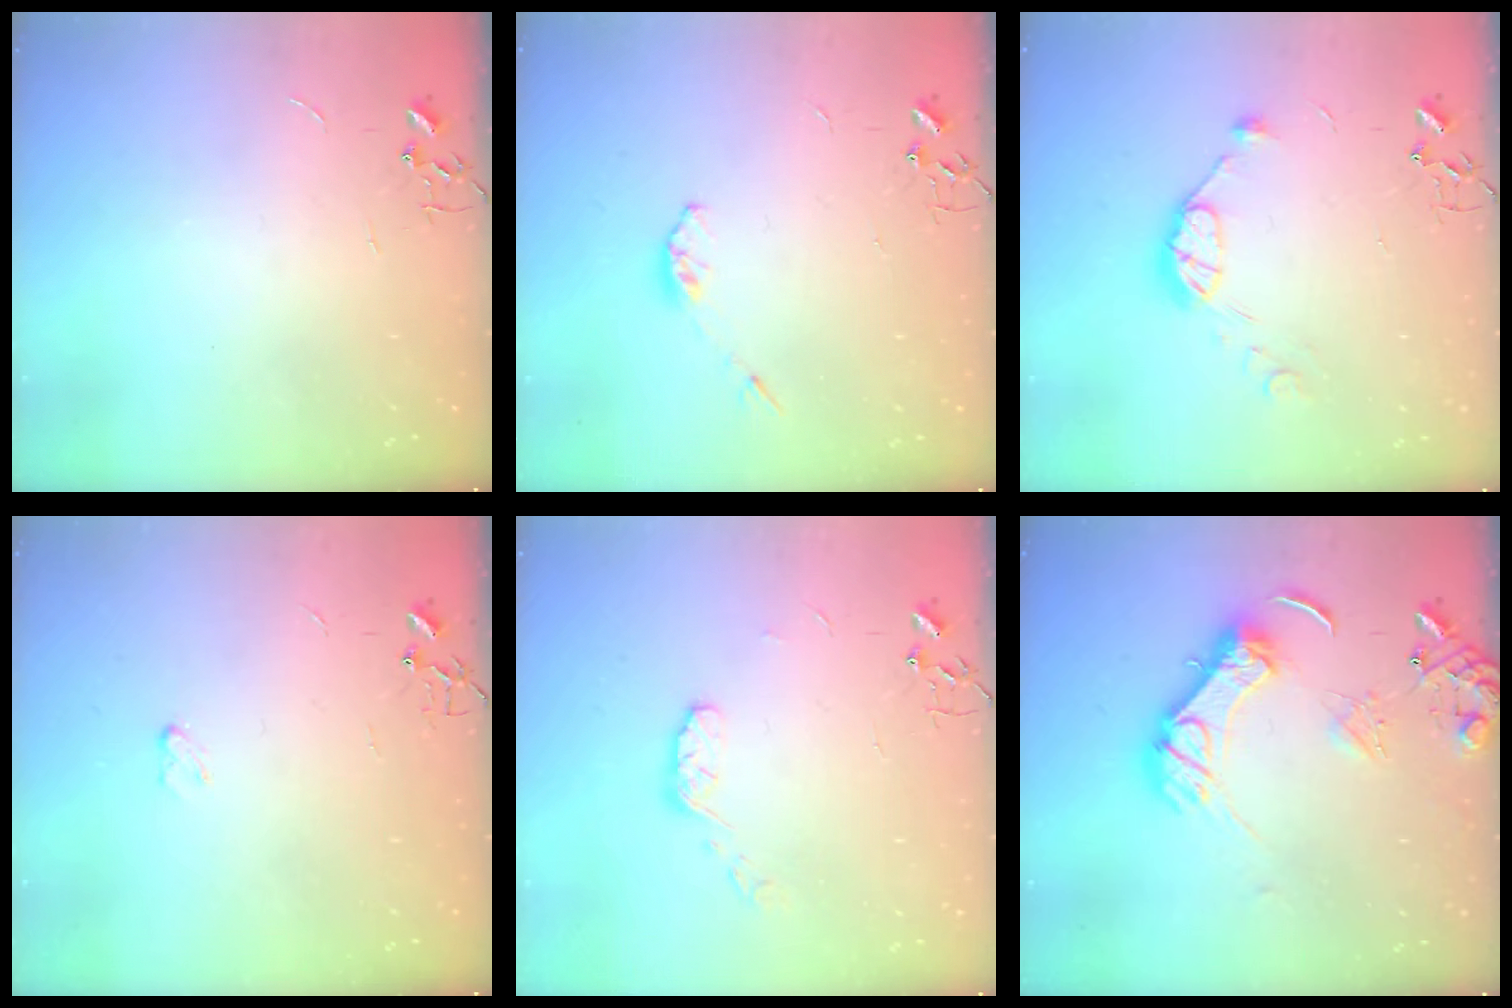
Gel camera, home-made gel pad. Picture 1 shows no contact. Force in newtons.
{"total": 3.3, "press": 3.3, "slide": 0.5}
{"total": 9.0, "press": 9.0, "slide": 0.3}
{"total": 2.9, "press": 2.8, "slide": 0.4}
{"total": 6.4, "press": 6.3, "slide": 0.4}
{"total": 14.4, "press": 14.3, "slide": 1.6}